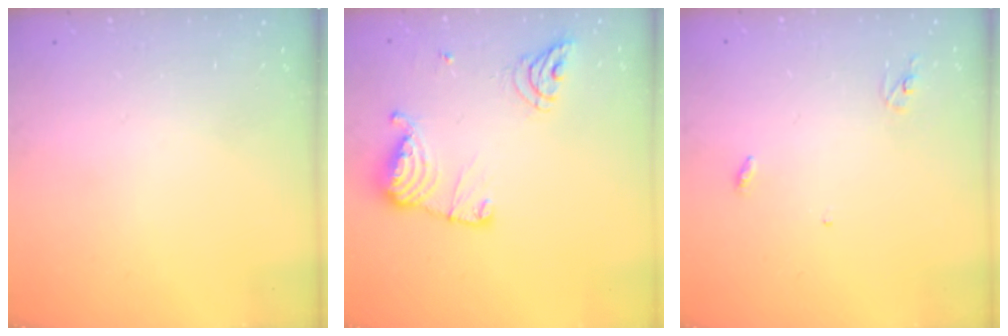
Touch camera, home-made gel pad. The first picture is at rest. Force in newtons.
{"total": 13.2, "press": 13.2, "slide": 1.2}
{"total": 3.0, "press": 2.9, "slide": 0.2}